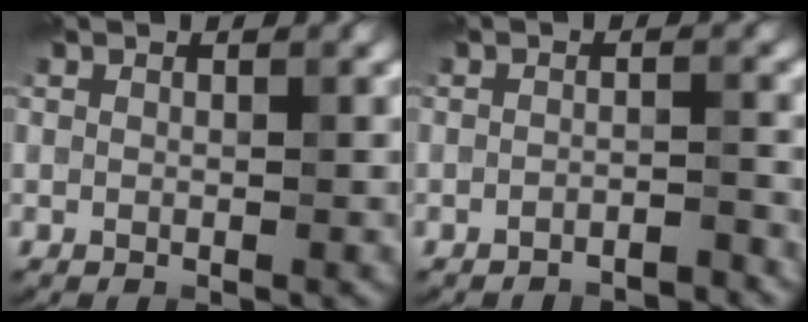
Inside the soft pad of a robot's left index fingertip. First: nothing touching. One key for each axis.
{"total": 2.4, "fx": -2.3, "fy": 0.2, "fz": 0.6, "tx": -0.002, "ty": 0.006, "tz": -0.037}